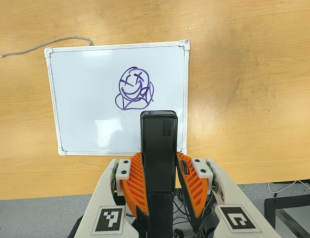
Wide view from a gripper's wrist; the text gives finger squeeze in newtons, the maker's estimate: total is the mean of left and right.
{"total": 4.2, "left": 2.9, "right": 5.5}